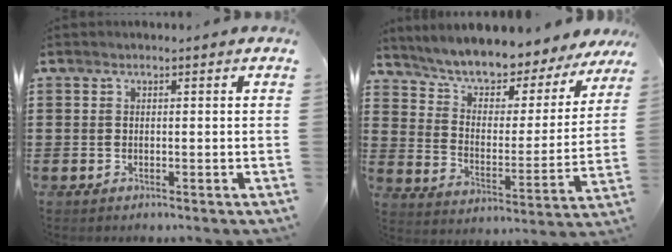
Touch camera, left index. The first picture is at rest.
{"total": 6.1, "force": [5.8, 1.0, 1.5], "torque": [-0.062, -0.052, 0.096]}